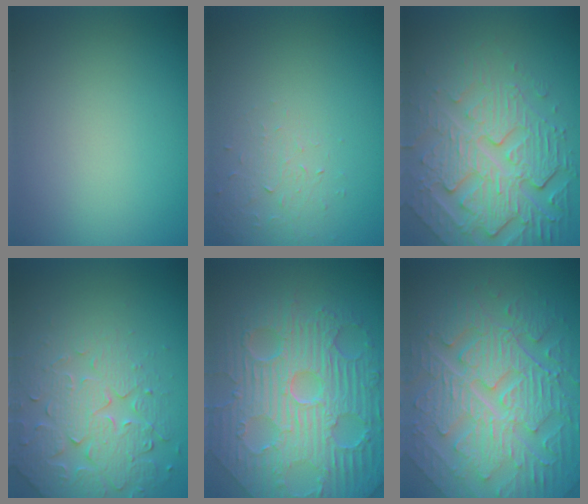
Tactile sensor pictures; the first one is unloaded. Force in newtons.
{"total": 1.3, "press": 0.6, "slide": 1.2}
{"total": 7.2, "press": 5.3, "slide": 4.9}
{"total": 4.5, "press": 4.4, "slide": 1.1}
{"total": 11.5, "press": 7.5, "slide": 8.8}
{"total": 10.2, "press": 7.0, "slide": 7.5}